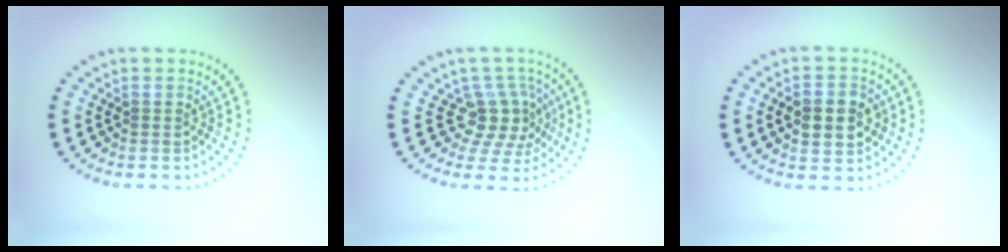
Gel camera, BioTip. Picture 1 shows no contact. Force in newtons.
{"total": 3.8, "press": 2.9, "slide": 2.4}
{"total": 3.9, "press": 3.9, "slide": 0.0}